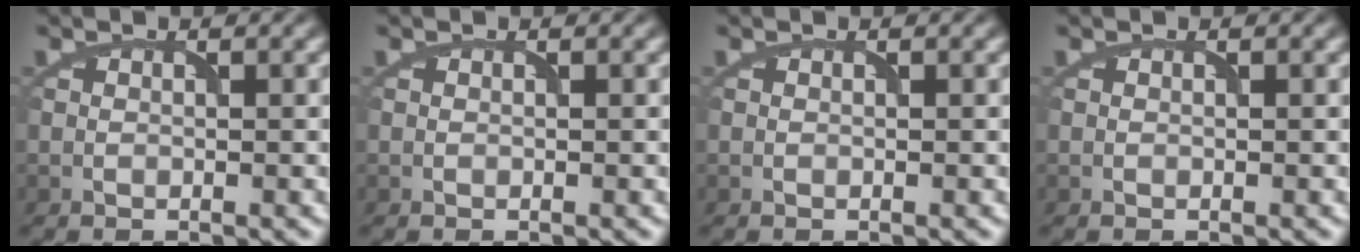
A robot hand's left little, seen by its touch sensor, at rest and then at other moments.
{"total": 0.0}
{"total": 0.0}
{"total": 0.0}